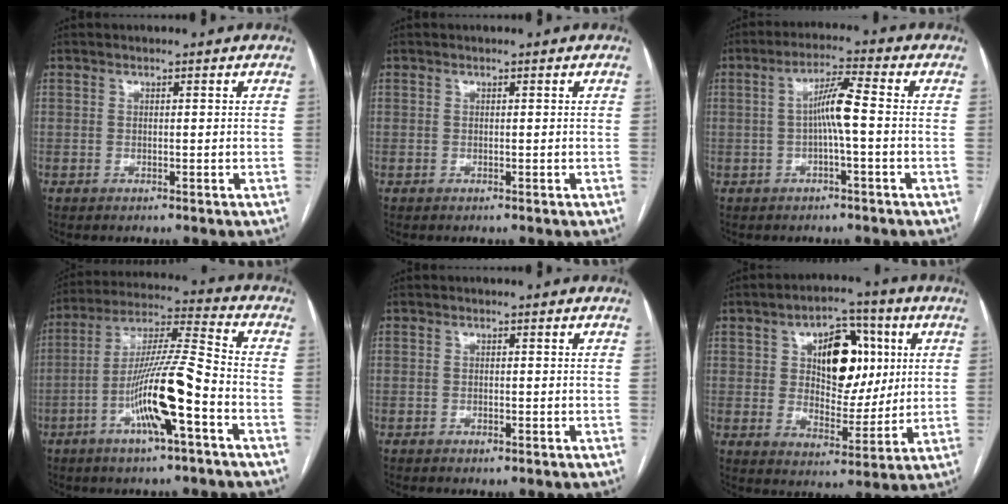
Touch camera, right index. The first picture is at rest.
{"total": 0.0}
{"total": 5.5, "force": [-0.5, 0.0, 5.5], "torque": [-0.100, 0.015, -0.008]}
{"total": 14.1, "force": [-5.3, 0.6, 13.1], "torque": [-0.248, 0.006, -0.097]}
{"total": 0.7, "force": [-0.4, 0.3, 0.4], "torque": [-0.007, 0.000, -0.002]}
{"total": 12.9, "force": [3.5, 7.1, 10.2], "torque": [-0.154, 0.021, 0.061]}